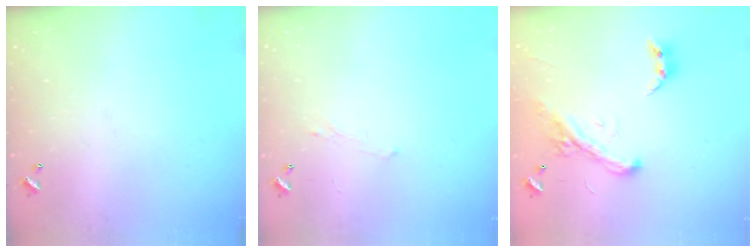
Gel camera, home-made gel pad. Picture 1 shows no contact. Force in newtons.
{"total": 0.8, "press": 0.6, "slide": 0.6}
{"total": 2.2, "press": 2.2, "slide": 0.1}